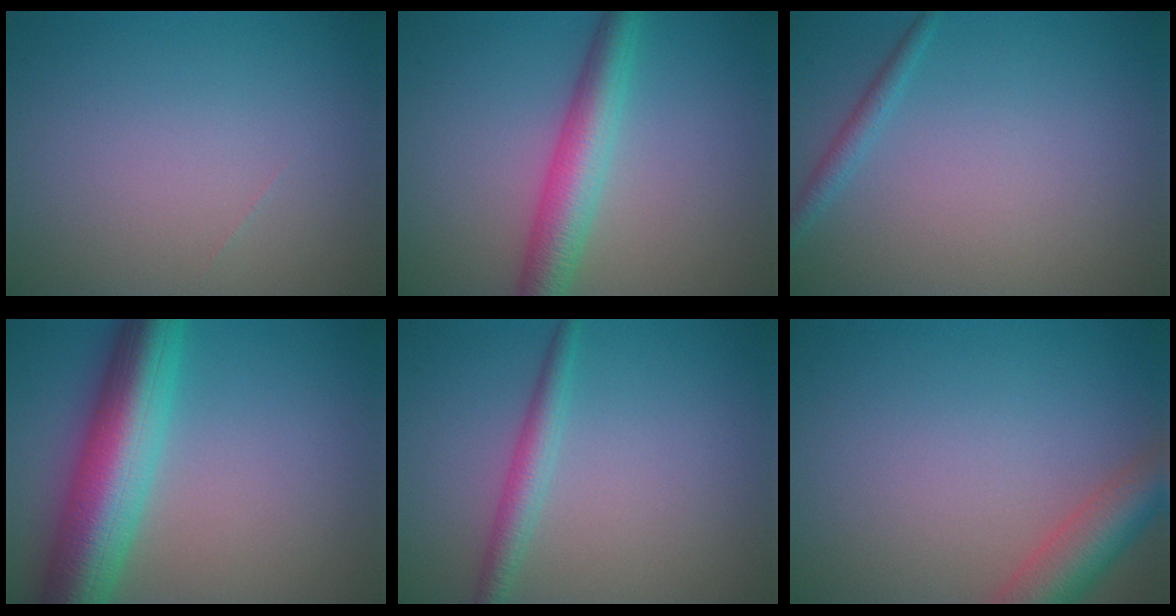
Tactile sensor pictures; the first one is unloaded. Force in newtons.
{"total": 4.9, "press": 4.9, "slide": 0.1}
{"total": 1.2, "press": 1.2, "slide": 0.0}
{"total": 9.6, "press": 9.6, "slide": 0.4}
{"total": 2.3, "press": 2.3, "slide": 0.0}
{"total": 4.8, "press": 4.8, "slide": 0.3}